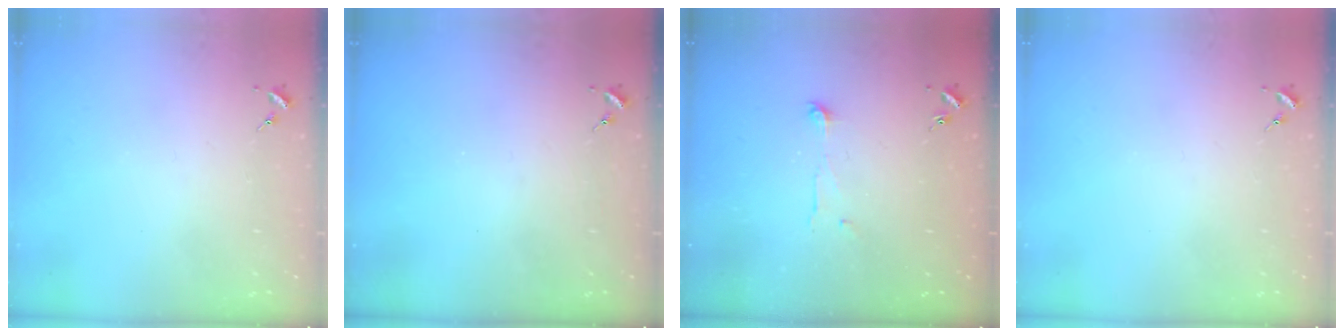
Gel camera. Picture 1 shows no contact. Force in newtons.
{"total": 0.0}
{"total": 4.8, "press": 4.8, "slide": 0.4}
{"total": 0.0}